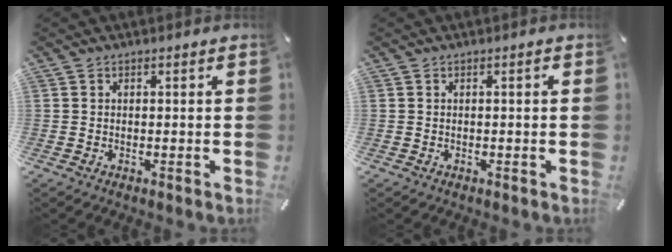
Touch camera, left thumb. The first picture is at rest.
{"total": 0.6, "force": [0.0, 0.1, 0.6], "torque": [-0.013, 0.002, 0.000]}